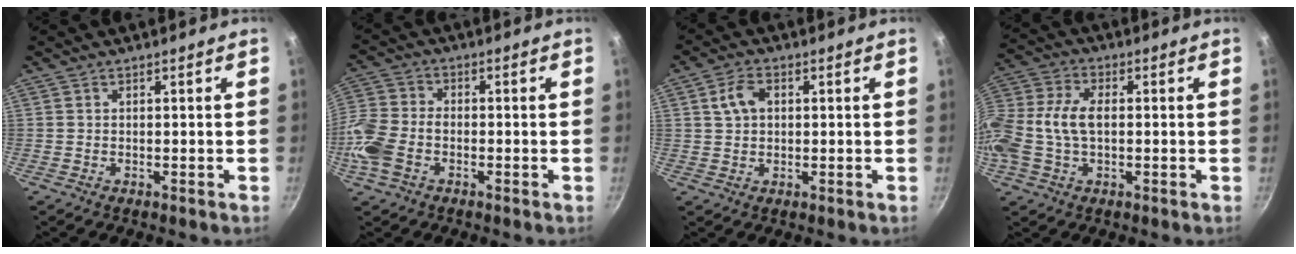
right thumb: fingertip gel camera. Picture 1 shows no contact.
{"total": 11.3, "force": [-3.9, 7.5, 7.4], "torque": [-0.165, 0.023, -0.097]}
{"total": 5.0, "force": [1.1, 3.4, 3.4], "torque": [-0.053, 0.008, 0.017]}
{"total": 11.1, "force": [-0.5, 6.7, 8.8], "torque": [-0.186, 0.024, -0.024]}